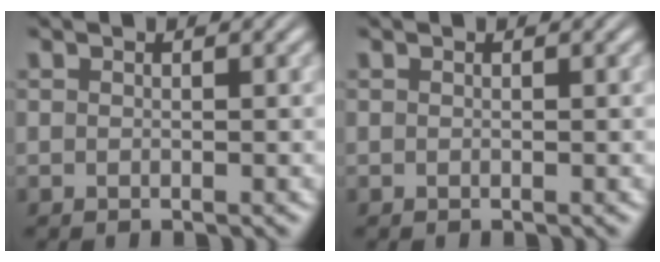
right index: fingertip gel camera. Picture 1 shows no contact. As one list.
[{"total": 0.0}]